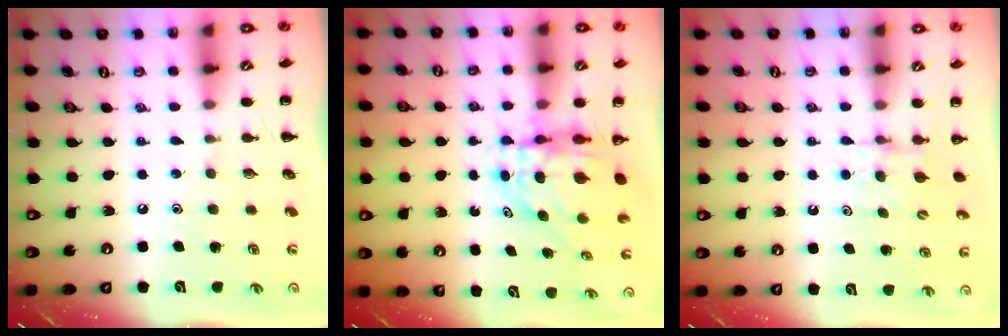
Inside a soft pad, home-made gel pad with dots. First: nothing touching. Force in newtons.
{"total": 6.5, "press": 6.3, "slide": 1.5}
{"total": 4.8, "press": 4.6, "slide": 1.5}